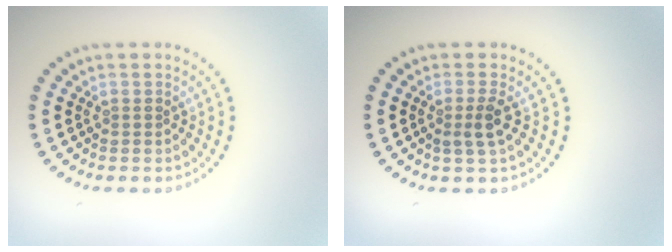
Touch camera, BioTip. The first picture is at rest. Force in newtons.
{"total": 1.8, "press": 1.5, "slide": 1.1}